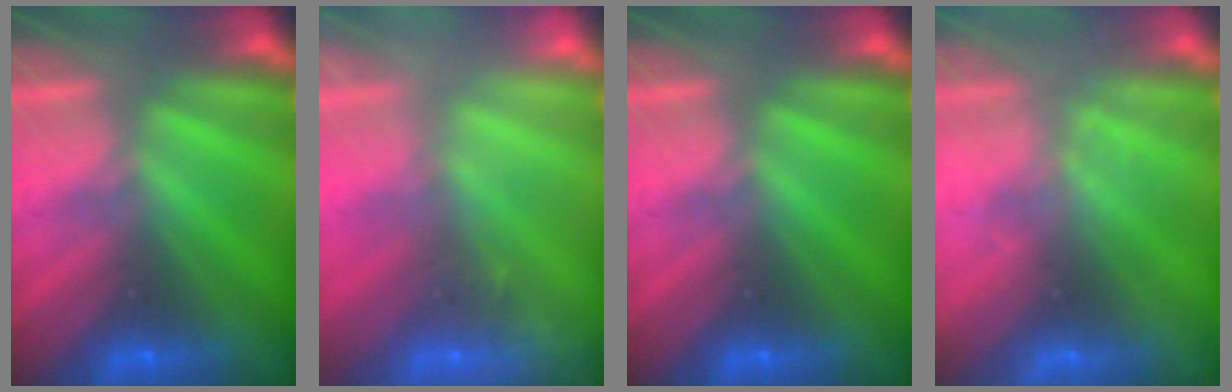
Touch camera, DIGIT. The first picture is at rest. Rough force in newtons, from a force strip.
{"total": 2.2}
{"total": 0.0}
{"total": 2.3}